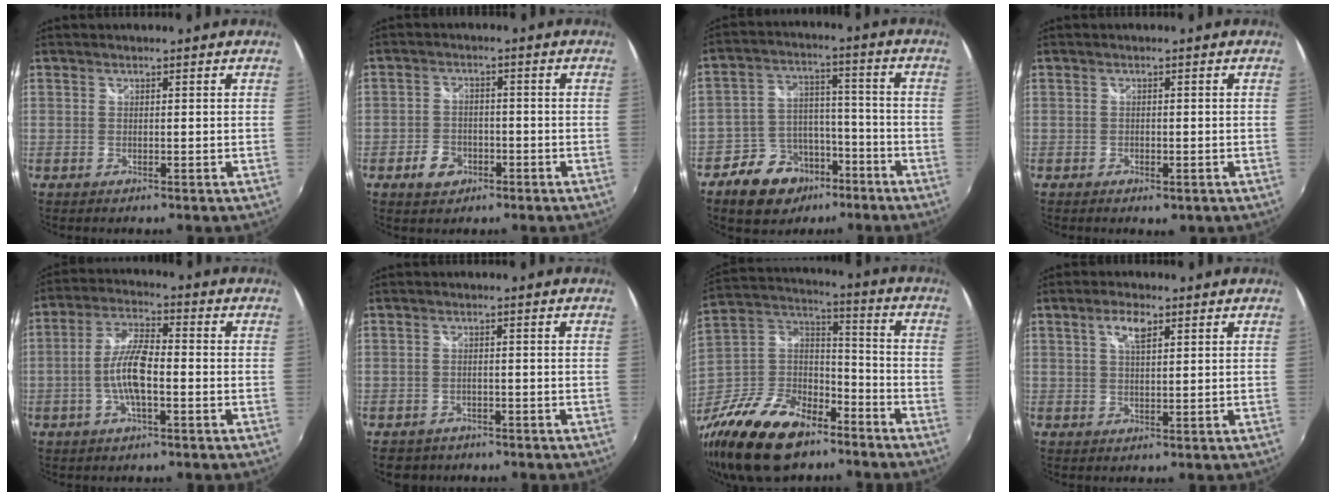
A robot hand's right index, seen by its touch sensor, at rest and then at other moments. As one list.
[{"total": 4.7, "force": [-2.6, 3.5, 1.8], "torque": [-0.048, 0.011, -0.039]}, {"total": 11.9, "force": [-7.5, 8.2, 4.4], "torque": [-0.094, 0.030, -0.107]}, {"total": 1.9, "force": [-1.0, 1.2, 1.2], "torque": [-0.022, -0.007, -0.013]}, {"total": 8.5, "force": [-2.2, 2.3, 7.9], "torque": [-0.161, 0.006, -0.043]}, {"total": 1.7, "force": [-0.7, 1.0, 1.2], "torque": [-0.027, -0.006, -0.010]}, {"total": 25.3, "force": [-16.0, 13.8, 13.9], "torque": [-0.317, 0.006, -0.271]}, {"total": 3.9, "force": [1.9, 1.3, 3.1], "torque": [-0.055, 0.007, 0.034]}]